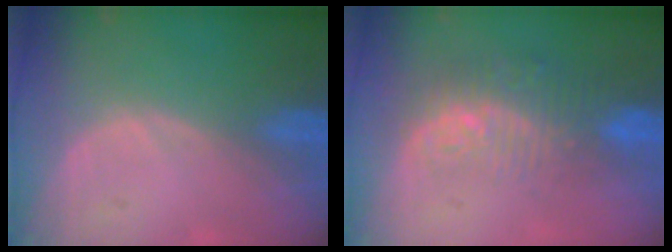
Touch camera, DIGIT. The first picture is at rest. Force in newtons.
{"total": 9.9, "press": 8.1, "slide": 5.7}